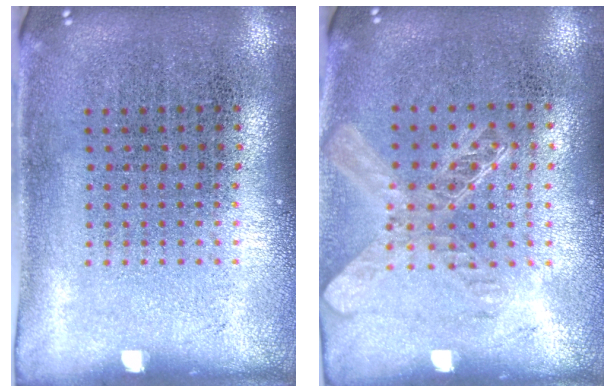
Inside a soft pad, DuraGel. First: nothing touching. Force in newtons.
{"total": 1.4, "press": 1.2, "slide": 0.6}